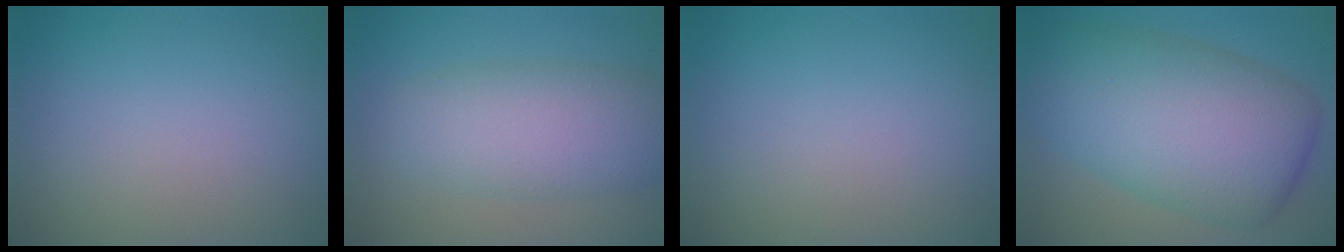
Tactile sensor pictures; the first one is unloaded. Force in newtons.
{"total": 6.4, "press": 6.4, "slide": 0.5}
{"total": 0.0}
{"total": 11.7, "press": 11.7, "slide": 0.1}